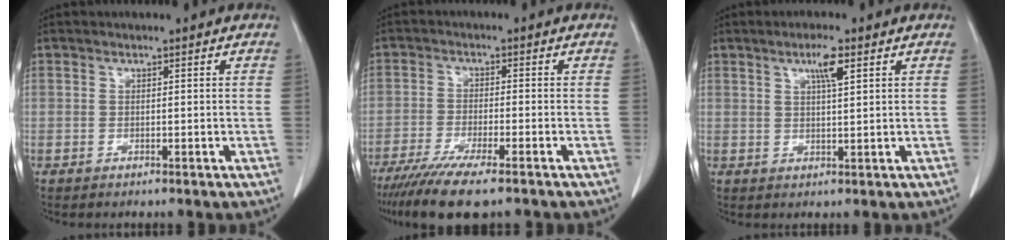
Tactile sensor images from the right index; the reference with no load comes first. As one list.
[{"total": 9.9, "force": [-7.5, 0.8, 6.4], "torque": [-0.101, -0.023, -0.120]}, {"total": 3.7, "force": [1.8, 0.2, 3.2], "torque": [-0.056, -0.001, 0.032]}]